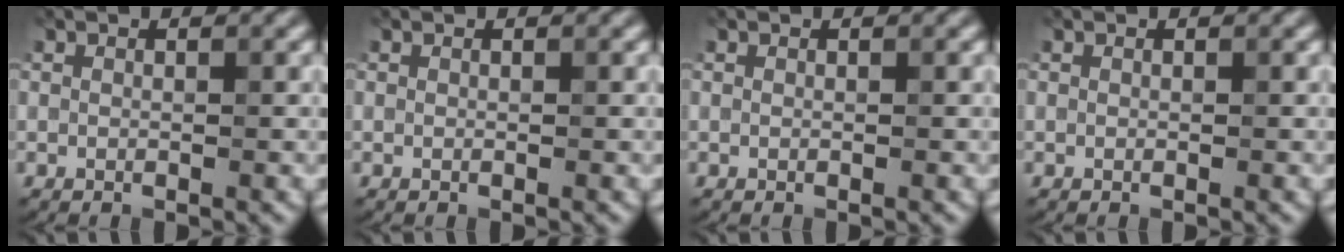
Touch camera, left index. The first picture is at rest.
{"total": 0.0}
{"total": 0.0}
{"total": 0.0}